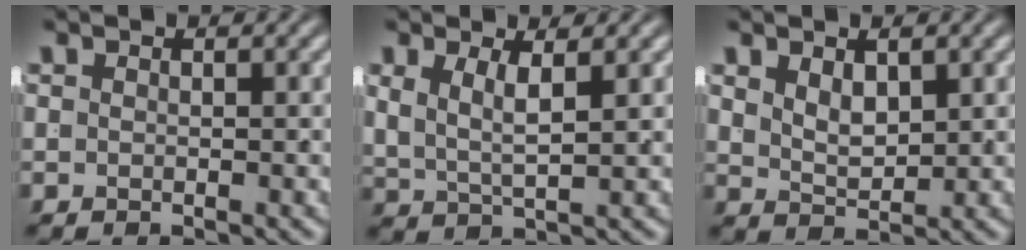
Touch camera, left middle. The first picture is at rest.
{"total": 2.7, "force": [1.0, 1.1, 2.3], "torque": [-0.046, -0.014, 0.028]}
{"total": 2.2, "force": [1.2, 0.8, 1.7], "torque": [-0.024, -0.013, 0.031]}